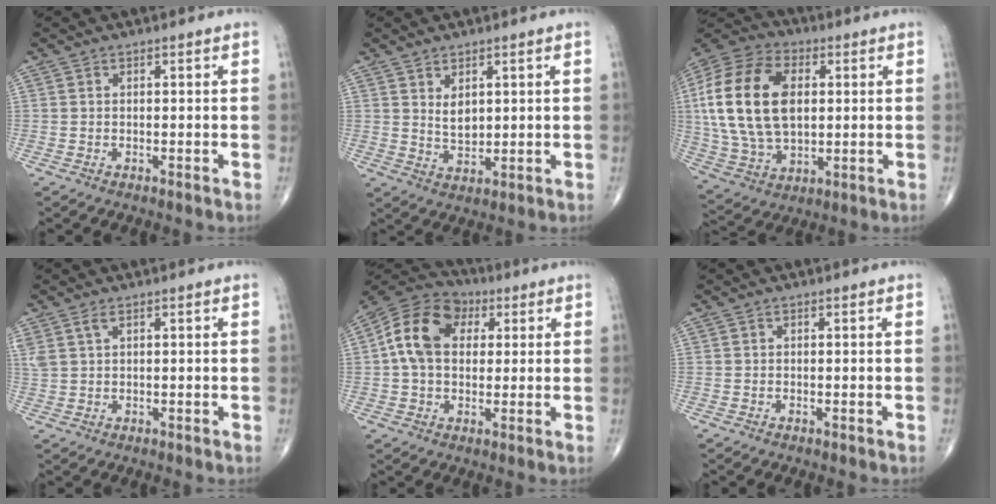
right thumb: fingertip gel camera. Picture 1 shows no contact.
{"total": 3.9, "force": [1.4, 2.3, 2.9], "torque": [-0.039, -0.019, 0.032]}
{"total": 22.4, "force": [2.8, 13.8, 17.4], "torque": [-0.346, -0.001, 0.050]}
{"total": 2.9, "force": [1.6, 1.3, 2.1], "torque": [-0.061, 0.011, 0.041]}
{"total": 13.0, "force": [2.5, 9.3, 8.8], "torque": [-0.150, 0.021, 0.032]}
{"total": 0.0}